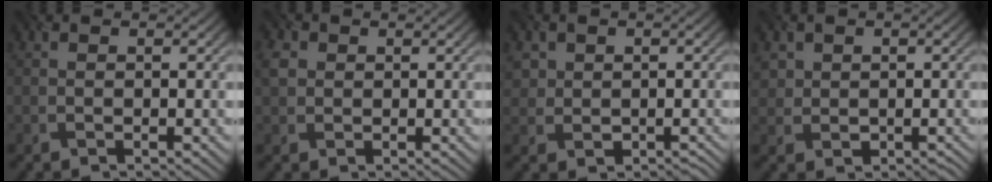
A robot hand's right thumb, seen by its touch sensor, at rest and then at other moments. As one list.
[{"total": 2.2, "force": [0.5, 2.0, 0.7], "torque": [-0.022, 0.003, 0.005]}, {"total": 3.7, "force": [0.6, 3.5, 0.9], "torque": [-0.022, -0.002, 0.011]}, {"total": 2.8, "force": [0.6, 2.7, 0.6], "torque": [-0.013, -0.008, 0.014]}]